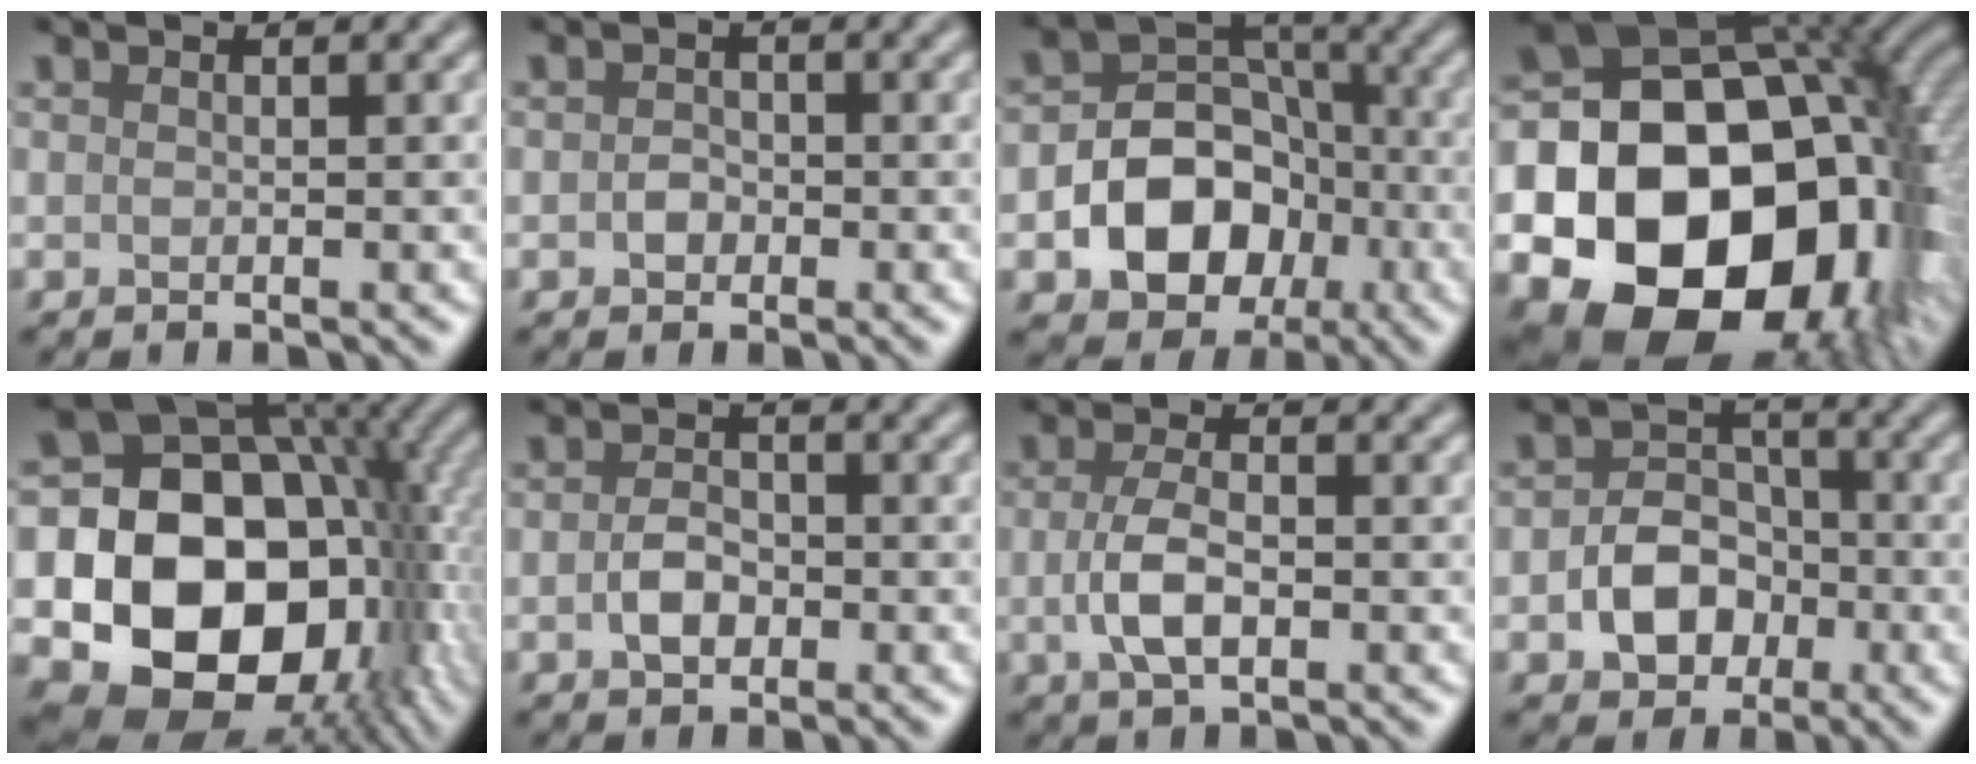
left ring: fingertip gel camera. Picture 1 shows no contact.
{"total": 1.3, "force": [-0.4, 1.1, 0.6], "torque": [-0.009, -0.003, -0.010]}
{"total": 8.6, "force": [-2.6, 6.6, 4.8], "torque": [-0.059, 0.002, -0.057]}
{"total": 23.1, "force": [-5.3, 17.7, 13.8], "torque": [-0.223, -0.025, -0.093]}
{"total": 18.7, "force": [-2.9, 14.5, 11.5], "torque": [-0.180, -0.025, -0.045]}
{"total": 2.5, "force": [-0.7, 1.7, 1.7], "torque": [-0.035, 0.000, -0.016]}
{"total": 3.6, "force": [-0.6, 1.7, 3.2], "torque": [-0.068, -0.003, -0.014]}
{"total": 4.9, "force": [-1.6, 3.8, 2.7], "torque": [-0.037, -0.002, -0.025]}